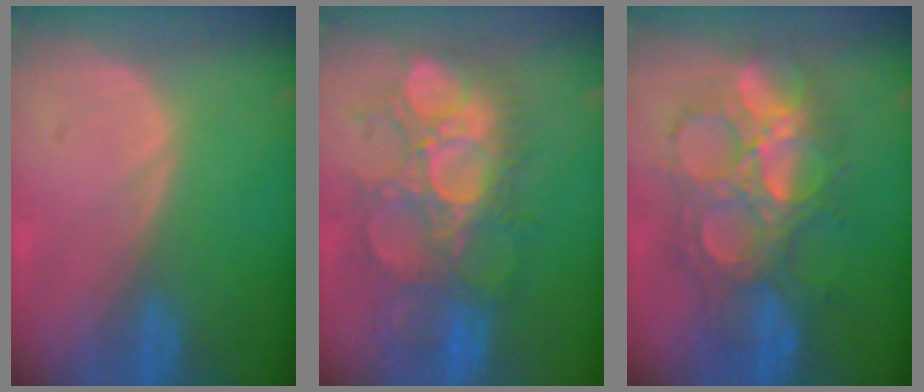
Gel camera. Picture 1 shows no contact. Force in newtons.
{"total": 10.8, "press": 10.5, "slide": 2.4}
{"total": 10.3, "press": 10.2, "slide": 0.6}